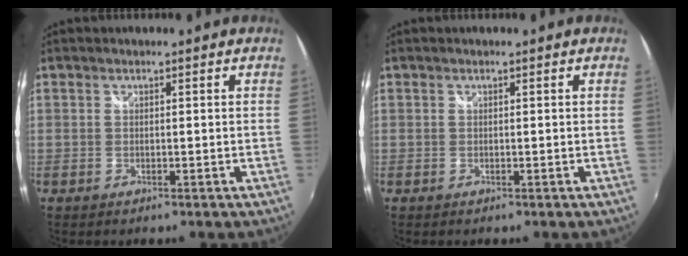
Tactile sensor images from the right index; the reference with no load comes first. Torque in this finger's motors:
{"motor_torque": [0.00, 0.00, 0.00, 0.00]}